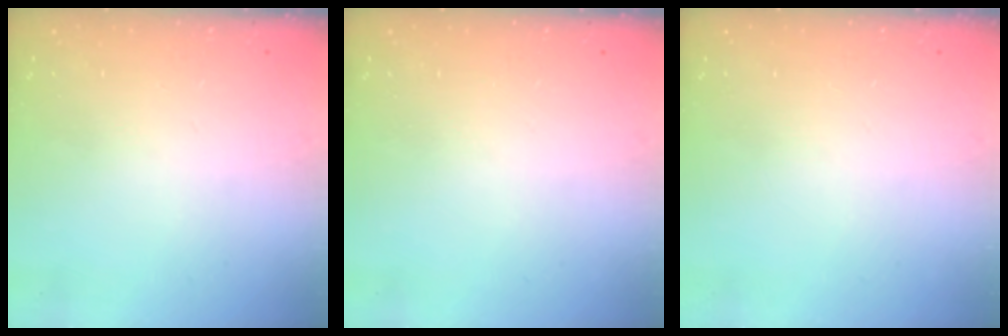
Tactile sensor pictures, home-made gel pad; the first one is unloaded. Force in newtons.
{"total": 0.0}
{"total": 0.0}